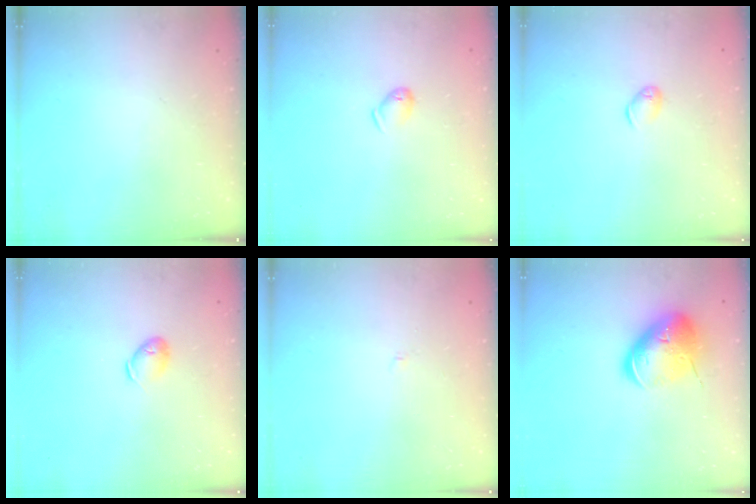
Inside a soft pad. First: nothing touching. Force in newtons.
{"total": 5.3, "press": 5.2, "slide": 0.9}
{"total": 5.6, "press": 5.6, "slide": 0.8}
{"total": 6.5, "press": 6.3, "slide": 1.5}
{"total": 1.9, "press": 1.9, "slide": 0.2}
{"total": 17.6, "press": 17.4, "slide": 2.7}